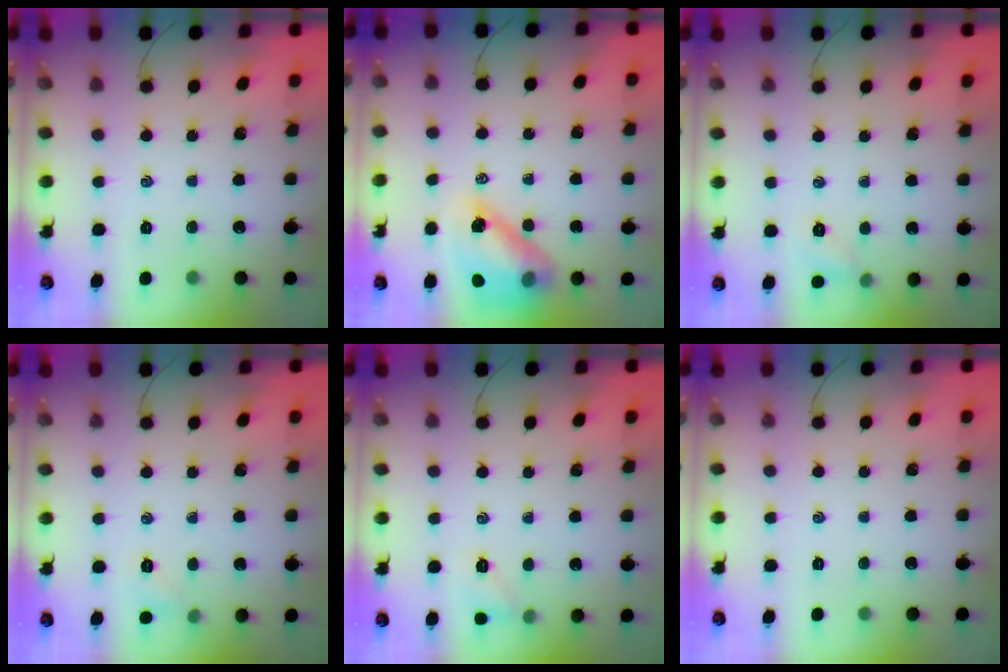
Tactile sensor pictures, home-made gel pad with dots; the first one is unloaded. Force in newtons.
{"total": 14.1, "press": 13.5, "slide": 3.9}
{"total": 5.4, "press": 5.2, "slide": 1.4}
{"total": 4.4, "press": 4.2, "slide": 1.4}
{"total": 6.4, "press": 6.2, "slide": 1.9}
{"total": 0.0}